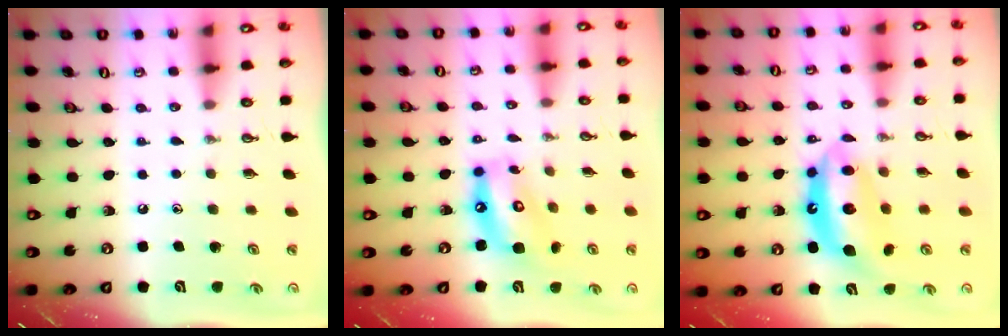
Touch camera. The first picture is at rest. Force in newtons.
{"total": 13.0, "press": 12.9, "slide": 1.4}
{"total": 12.2, "press": 12.1, "slide": 1.7}